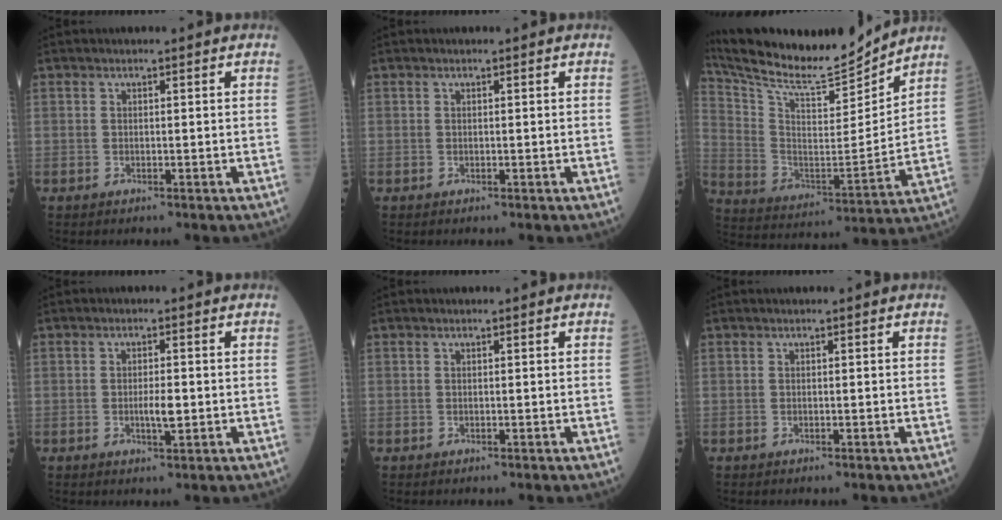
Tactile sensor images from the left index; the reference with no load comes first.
{"total": 0.0}
{"total": 18.0, "force": [16.8, 1.9, 6.3], "torque": [-0.136, -0.018, 0.287]}
{"total": 2.7, "force": [-0.3, 0.7, 2.6], "torque": [-0.050, -0.001, -0.004]}
{"total": 0.0}
{"total": 0.0}